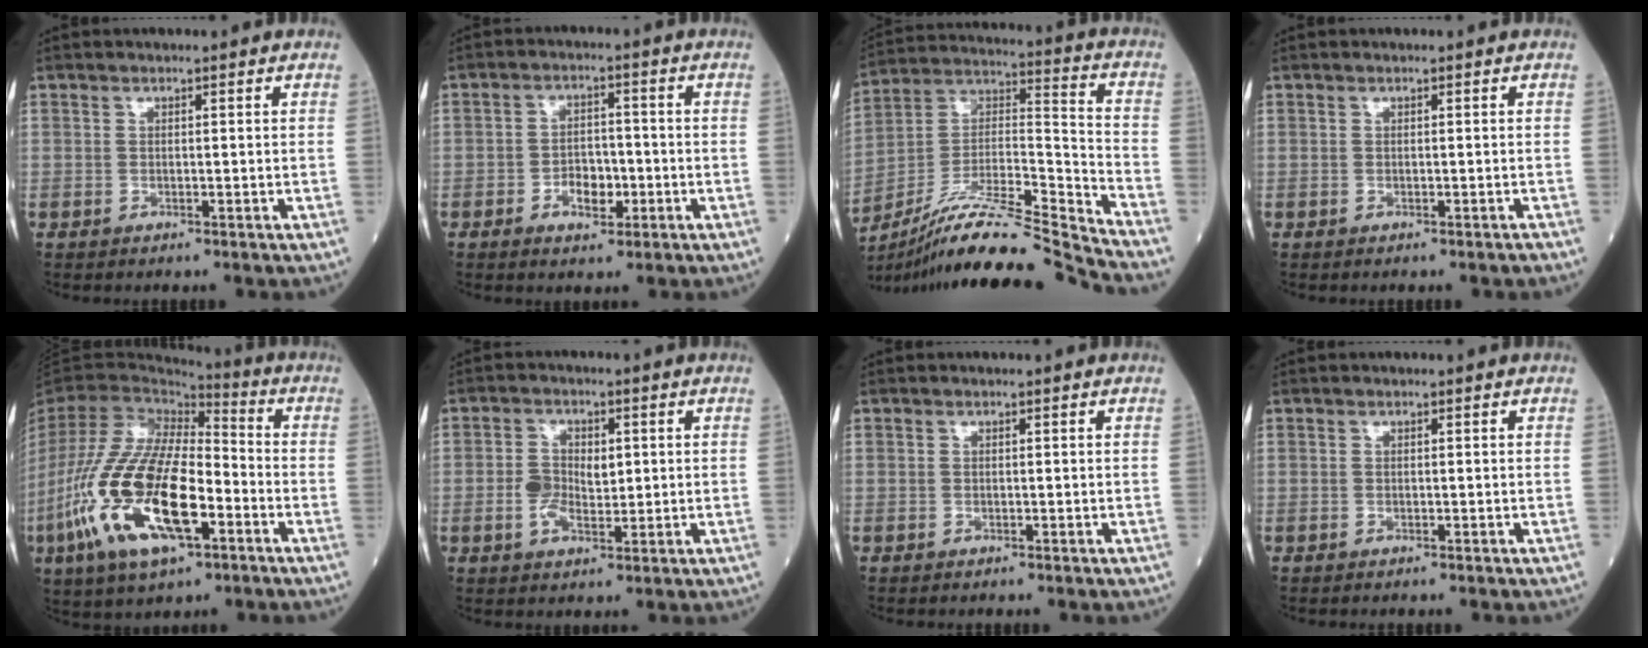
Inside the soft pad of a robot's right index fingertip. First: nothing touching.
{"total": 4.5, "force": [-1.7, 2.6, 3.2], "torque": [-0.049, 0.005, -0.027]}
{"total": 20.2, "force": [-18.3, -1.7, 8.2], "torque": [-0.164, 0.017, -0.325]}
{"total": 0.0}
{"total": 21.1, "force": [-7.4, 7.4, 18.3], "torque": [-0.418, -0.027, -0.134]}
{"total": 4.9, "force": [-0.1, 3.0, 3.9], "torque": [-0.078, 0.010, 0.001]}
{"total": 0.0}
{"total": 0.0}